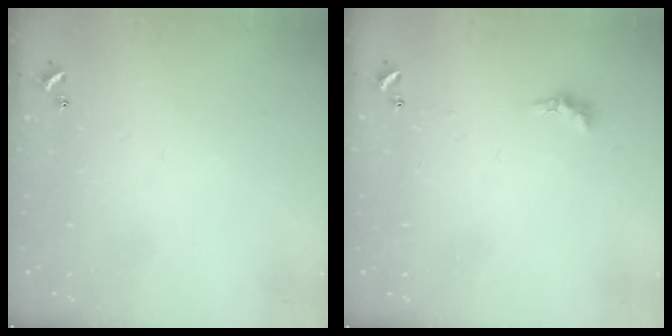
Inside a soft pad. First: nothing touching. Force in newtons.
{"total": 0.6, "press": 0.4, "slide": 0.5}